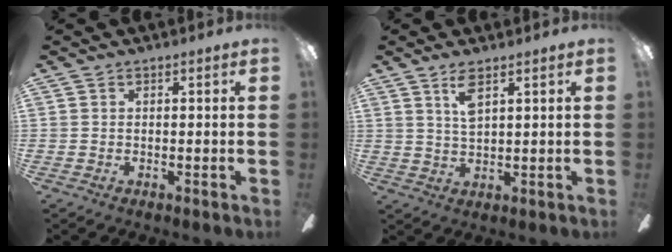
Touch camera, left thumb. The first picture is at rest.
{"total": 5.1, "force": [3.1, 1.6, 3.8], "torque": [-0.075, -0.001, 0.052]}